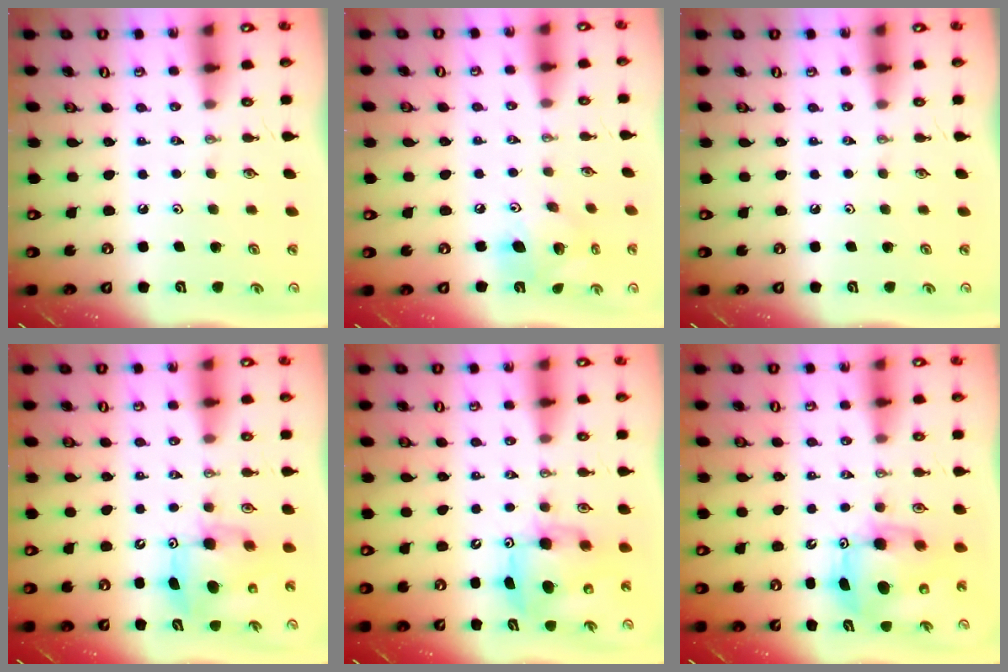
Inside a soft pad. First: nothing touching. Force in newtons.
{"total": 12.9, "press": 12.6, "slide": 2.5}
{"total": 0.0}
{"total": 8.3, "press": 8.3, "slide": 0.7}
{"total": 7.8, "press": 7.7, "slide": 1.5}
{"total": 9.5, "press": 9.3, "slide": 2.1}